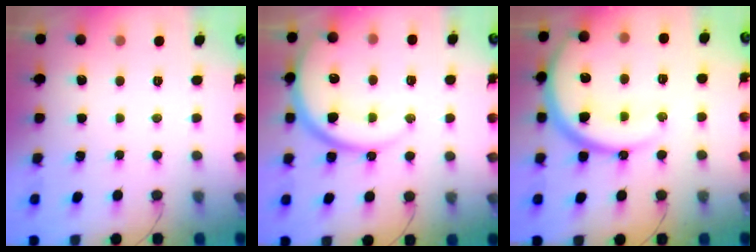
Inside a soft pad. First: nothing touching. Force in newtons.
{"total": 15.4, "press": 15.3, "slide": 1.6}
{"total": 18.3, "press": 18.2, "slide": 2.0}